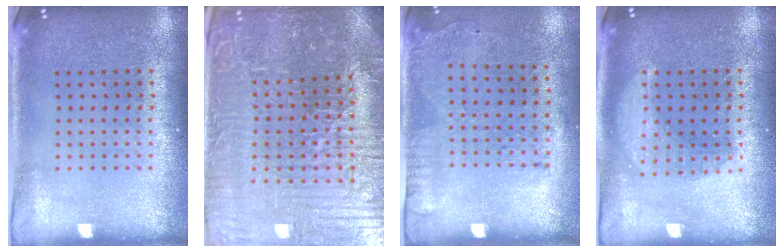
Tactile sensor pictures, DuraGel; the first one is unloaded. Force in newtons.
{"total": 5.3, "press": 5.1, "slide": 1.3}
{"total": 1.8, "press": 1.2, "slide": 1.3}
{"total": 2.8, "press": 2.8, "slide": 0.3}